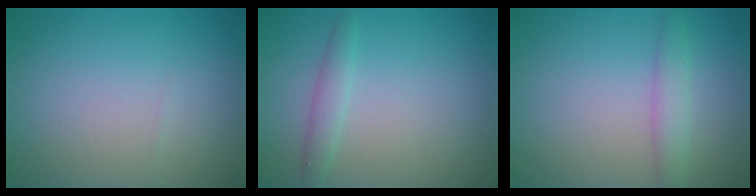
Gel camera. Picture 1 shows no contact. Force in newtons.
{"total": 1.6, "press": 1.6, "slide": 0.1}
{"total": 2.2, "press": 2.2, "slide": 0.1}